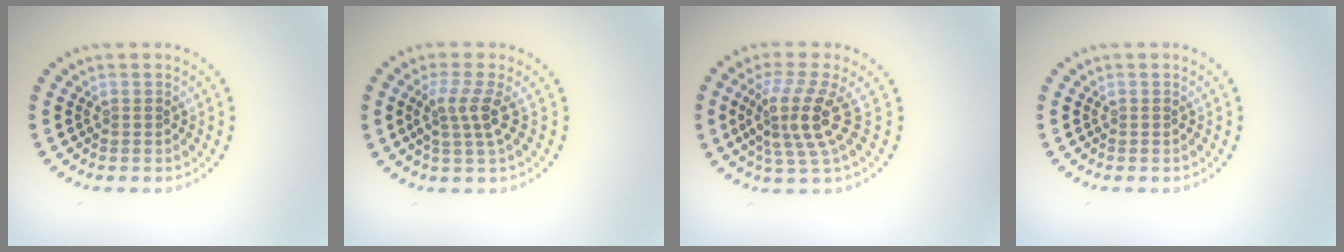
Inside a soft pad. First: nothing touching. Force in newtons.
{"total": 2.7, "press": 2.0, "slide": 1.8}
{"total": 4.4, "press": 3.4, "slide": 2.9}
{"total": 0.0}